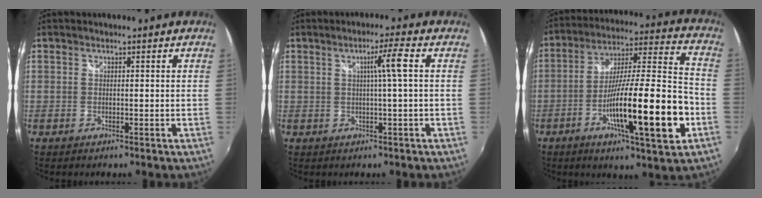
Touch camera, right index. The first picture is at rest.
{"total": 4.3, "force": [0.6, -1.0, 4.1], "torque": [-0.069, 0.005, 0.012]}
{"total": 21.4, "force": [-7.4, 2.4, 19.9], "torque": [-0.329, -0.013, -0.123]}